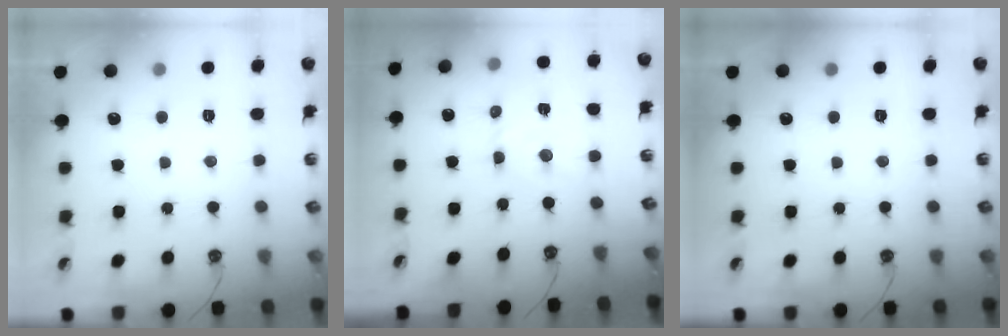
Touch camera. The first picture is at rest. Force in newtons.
{"total": 3.3, "press": 3.3, "slide": 0.3}
{"total": 0.0}